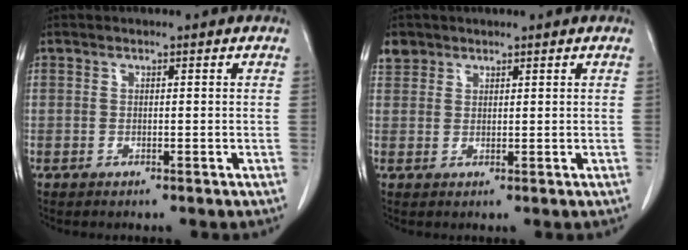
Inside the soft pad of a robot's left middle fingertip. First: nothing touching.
{"total": 2.4, "force": [1.8, 1.6, 0.0], "torque": [0.005, 0.010, 0.033]}